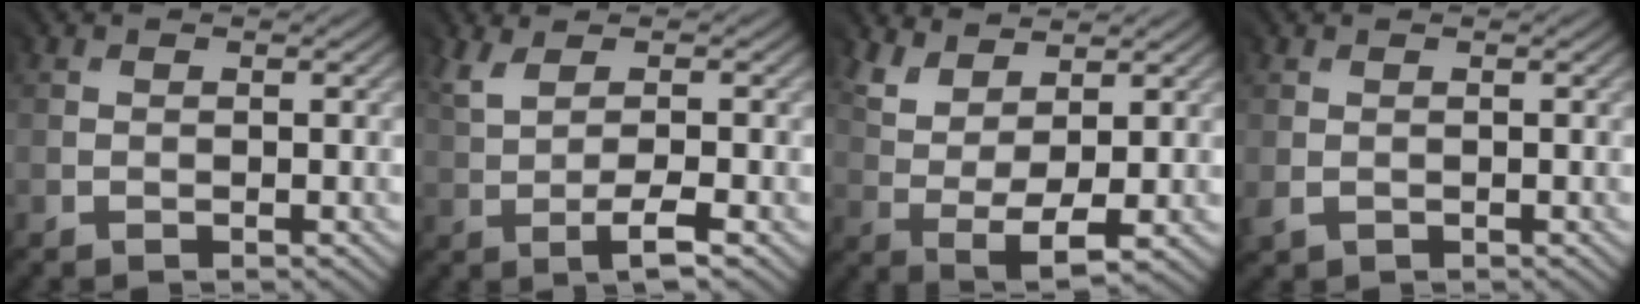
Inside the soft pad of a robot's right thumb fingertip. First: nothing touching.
{"total": 3.6, "force": [0.6, 0.5, 3.5], "torque": [-0.078, 0.003, 0.012]}
{"total": 5.9, "force": [3.6, 1.8, 4.3], "torque": [-0.099, -0.004, 0.074]}
{"total": 1.1, "force": [-0.1, 1.1, 0.4], "torque": [-0.016, -0.003, -0.003]}